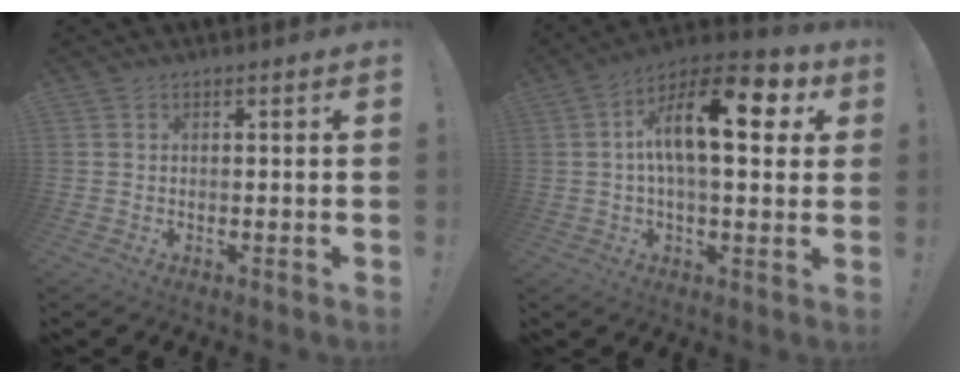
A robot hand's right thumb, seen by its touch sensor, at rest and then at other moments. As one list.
[{"total": 18.4, "force": [4.3, 7.8, 16.1], "torque": [-0.247, -0.006, 0.059]}]